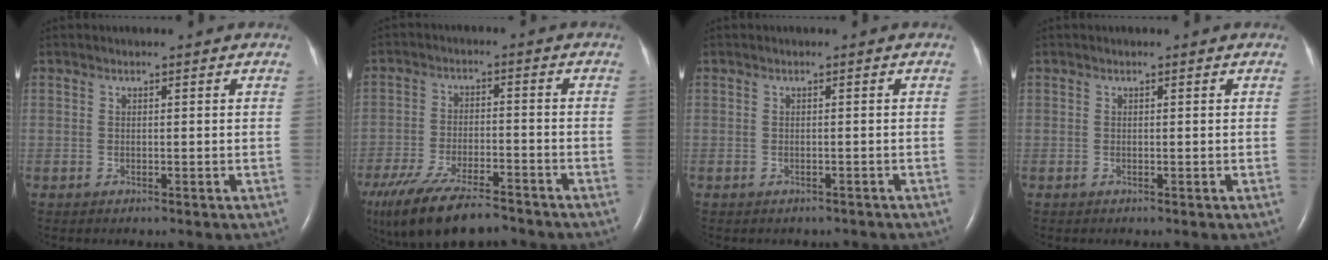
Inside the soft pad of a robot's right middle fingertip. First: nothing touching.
{"total": 17.3, "force": [-13.4, 5.3, 9.5], "torque": [-0.207, -0.027, -0.218]}
{"total": 2.1, "force": [-1.8, 1.0, 0.3], "torque": [-0.008, 0.000, -0.022]}
{"total": 0.0}